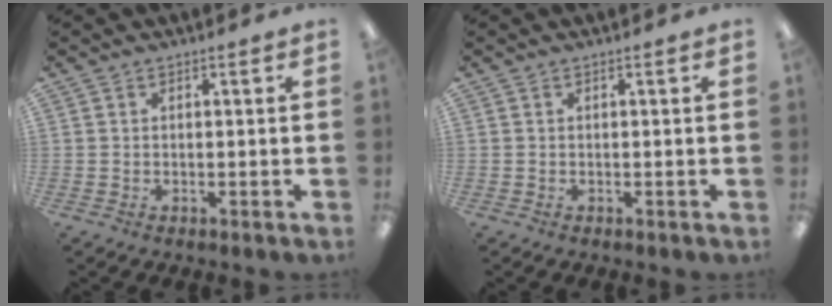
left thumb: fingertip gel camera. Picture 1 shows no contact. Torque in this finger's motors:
{"motor_torque": [0.00, 0.00, -0.01, 0.00, 0.00]}